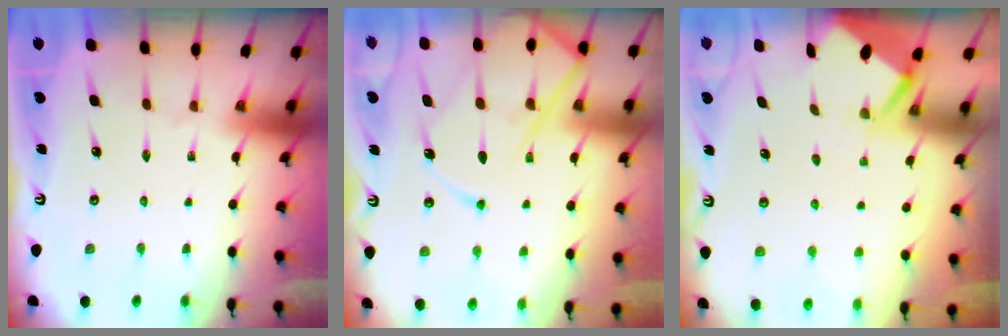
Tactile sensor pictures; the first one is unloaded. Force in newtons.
{"total": 15.5, "press": 15.4, "slide": 1.5}
{"total": 2.5, "press": 2.5, "slide": 0.4}